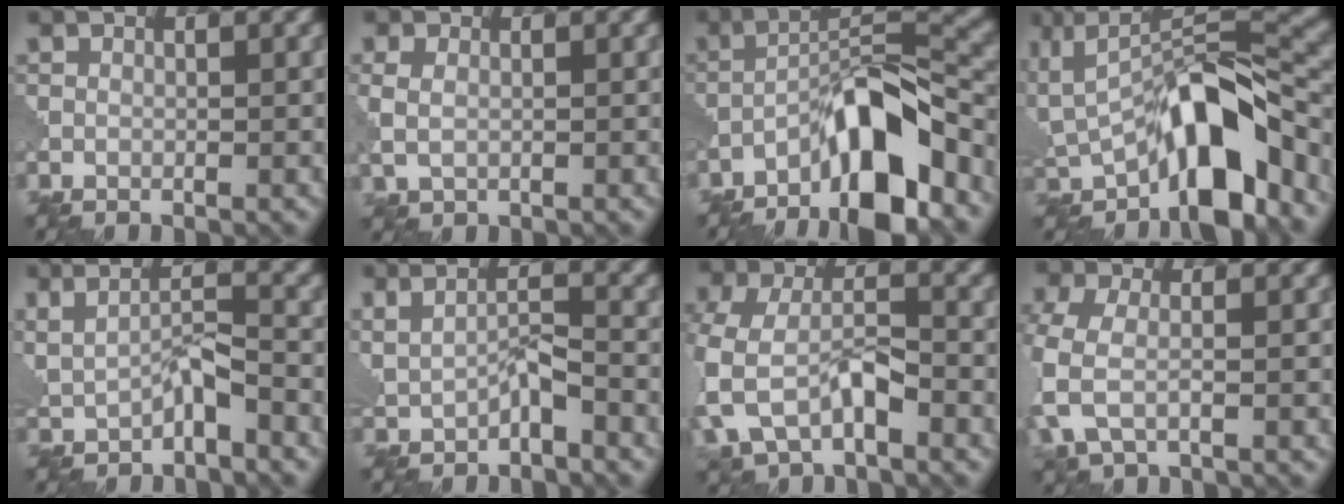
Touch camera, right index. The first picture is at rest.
{"total": 2.3, "force": [0.1, 1.7, 1.6], "torque": [-0.043, -0.003, 0.007]}
{"total": 10.3, "force": [-6.4, 2.6, 7.6], "torque": [-0.117, 0.022, -0.118]}
{"total": 9.6, "force": [-3.8, 4.0, 7.8], "torque": [-0.103, 0.018, -0.076]}
{"total": 3.0, "force": [-0.4, 0.7, 2.9], "torque": [-0.057, -0.003, -0.006]}
{"total": 2.5, "force": [-0.4, 0.6, 2.4], "torque": [-0.050, -0.003, -0.005]}
{"total": 6.6, "force": [-2.6, 3.6, 4.8], "torque": [-0.119, -0.003, -0.055]}
{"total": 4.7, "force": [-1.4, 2.6, 3.6], "torque": [-0.102, -0.002, -0.038]}